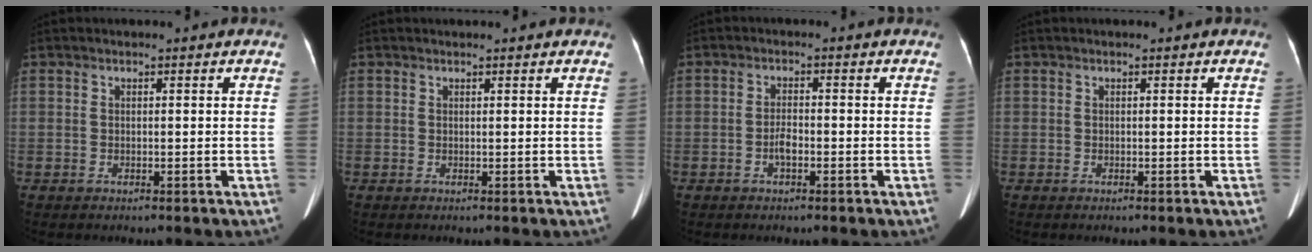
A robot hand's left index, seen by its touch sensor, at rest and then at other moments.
{"total": 1.2, "force": [1.2, 0.1, 0.3], "torque": [-0.003, 0.014, 0.015]}
{"total": 2.1, "force": [-1.0, 0.6, 1.7], "torque": [-0.030, 0.005, -0.020]}
{"total": 0.0}